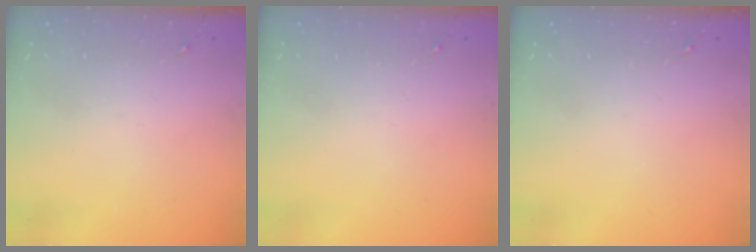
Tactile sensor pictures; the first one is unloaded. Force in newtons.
{"total": 0.0}
{"total": 0.0}